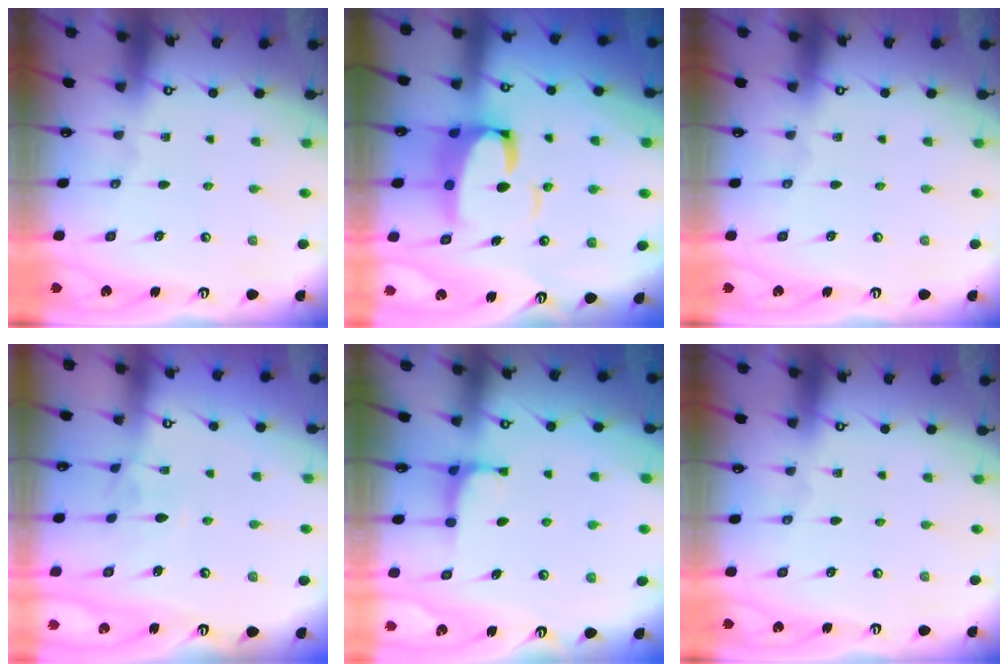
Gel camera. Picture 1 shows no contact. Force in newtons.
{"total": 7.6, "press": 7.5, "slide": 1.3}
{"total": 0.0}
{"total": 3.2, "press": 3.2, "slide": 0.3}
{"total": 2.6, "press": 2.6, "slide": 0.2}
{"total": 0.0}